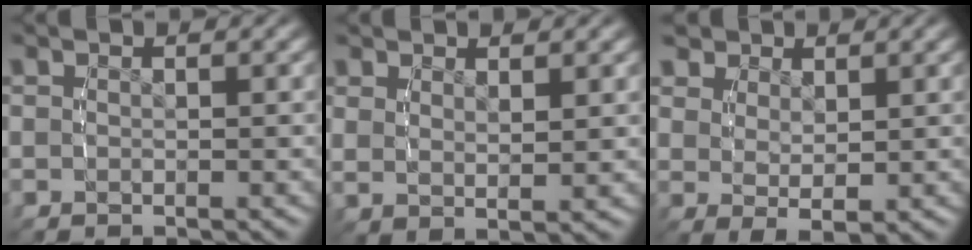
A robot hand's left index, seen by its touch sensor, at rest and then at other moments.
{"total": 1.9, "force": [1.5, 0.3, 1.2], "torque": [-0.020, -0.010, 0.037]}
{"total": 3.3, "force": [1.6, 1.7, 2.3], "torque": [-0.038, -0.017, 0.041]}